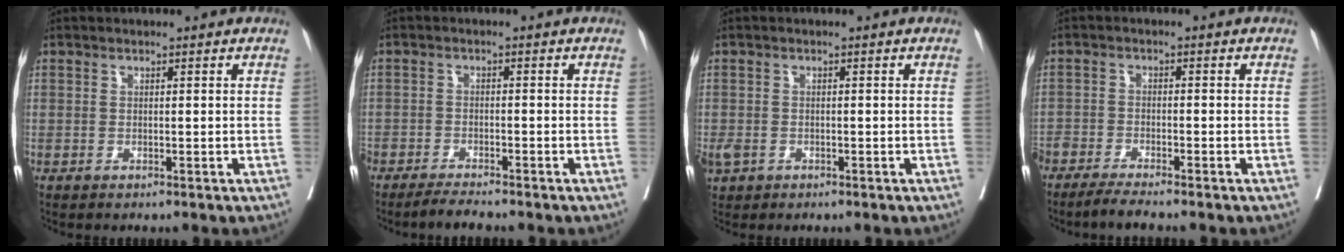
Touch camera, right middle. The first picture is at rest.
{"total": 4.0, "force": [-3.6, 0.0, 1.7], "torque": [-0.025, -0.011, -0.061]}
{"total": 2.9, "force": [-1.4, 2.1, 1.4], "torque": [-0.035, -0.003, -0.022]}
{"total": 5.2, "force": [-4.6, -0.2, 2.5], "torque": [-0.036, -0.014, -0.083]}